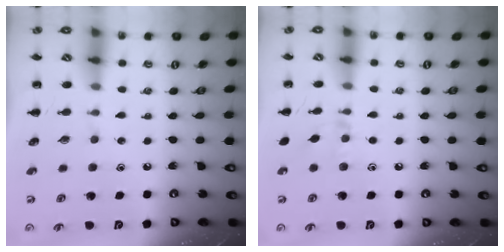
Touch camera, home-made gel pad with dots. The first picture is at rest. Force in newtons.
{"total": 4.2, "press": 3.9, "slide": 1.5}